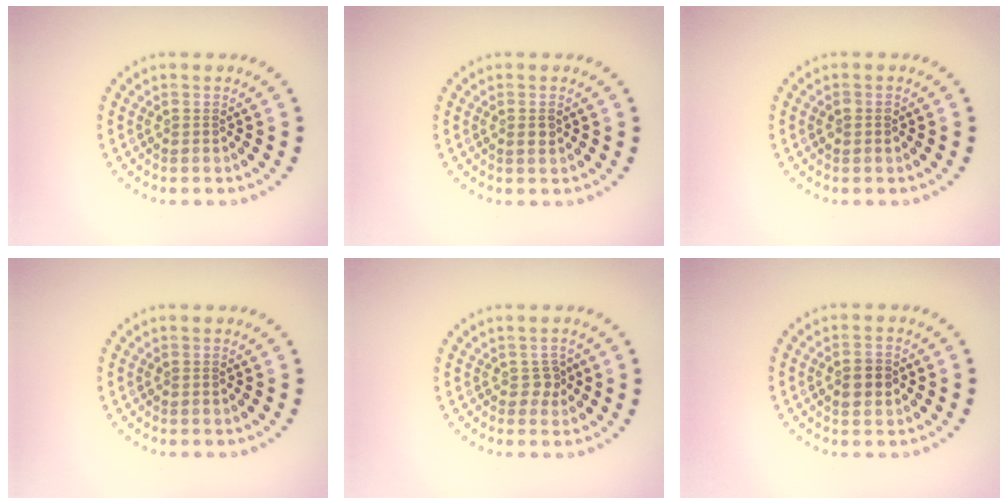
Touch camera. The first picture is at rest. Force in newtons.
{"total": 1.1, "press": 1.1, "slide": 0.3}
{"total": 1.2, "press": 1.2, "slide": 0.1}
{"total": 0.0}
{"total": 1.2, "press": 0.9, "slide": 0.7}
{"total": 2.6, "press": 2.6, "slide": 0.1}